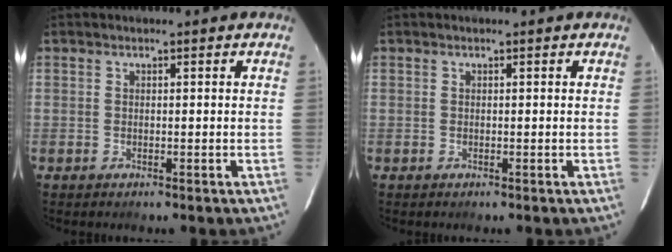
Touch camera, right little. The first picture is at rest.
{"total": 0.0}